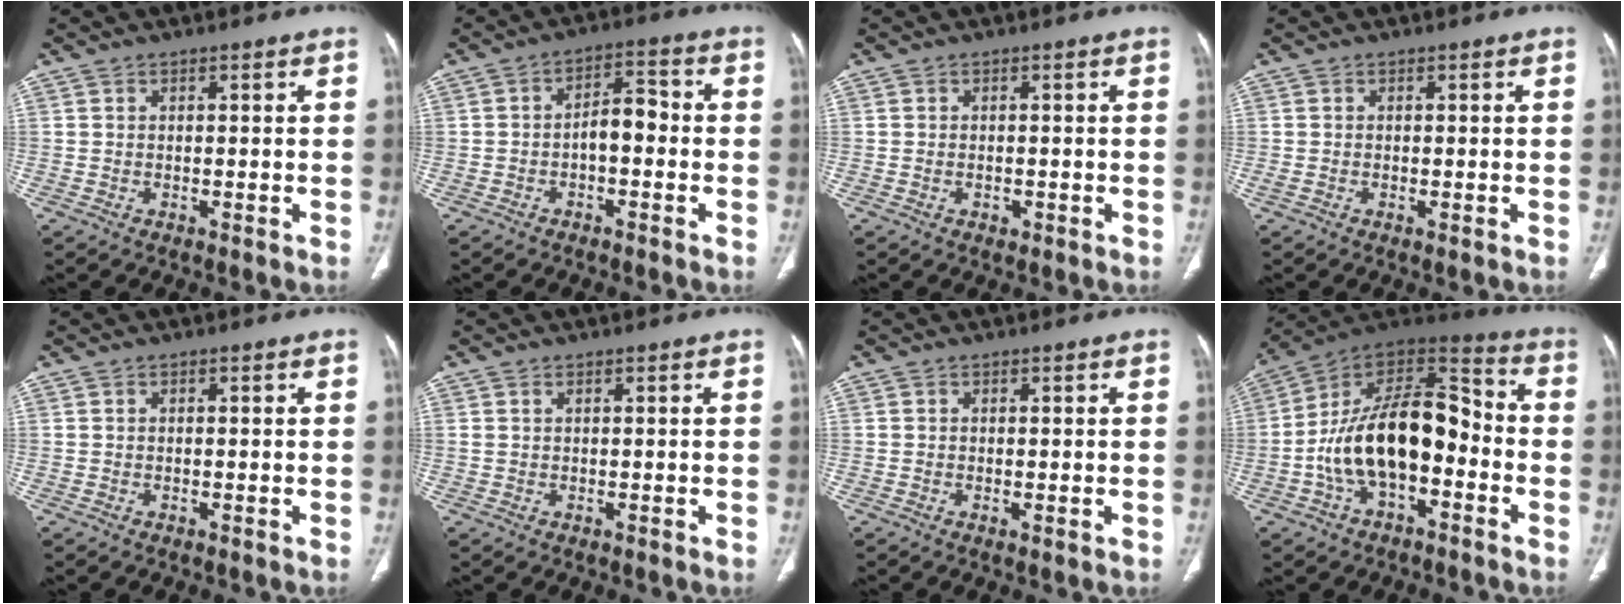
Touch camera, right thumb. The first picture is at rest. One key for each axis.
{"total": 5.7, "fx": -1.2, "fy": 3.0, "fz": 4.7, "tx": -0.062, "ty": 0.030, "tz": -0.026}
{"total": 1.1, "fx": -0.3, "fy": 0.8, "fz": 0.7, "tx": -0.011, "ty": 0.004, "tz": -0.001}
{"total": 0.9, "fx": -0.2, "fy": 0.4, "fz": 0.7, "tx": -0.020, "ty": -0.004, "tz": -0.004}
{"total": 0.0}
{"total": 0.8, "fx": 0.3, "fy": 0.4, "fz": 0.5, "tx": -0.015, "ty": 0.010, "tz": 0.011}
{"total": 0.6, "fx": -0.1, "fy": 0.2, "fz": 0.6, "tx": -0.016, "ty": -0.004, "tz": -0.002}
{"total": 19.9, "fx": -4.1, "fy": 10.8, "fz": 16.2, "tx": -0.259, "ty": 0.064, "tz": -0.073}